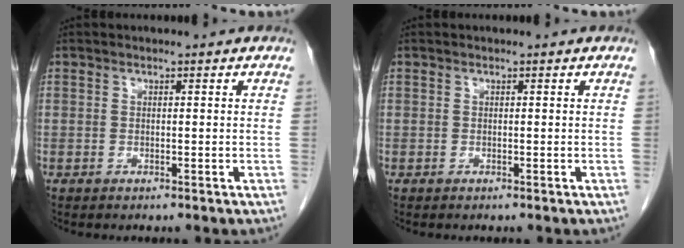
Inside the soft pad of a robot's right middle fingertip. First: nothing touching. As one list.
[{"total": 0.0}]